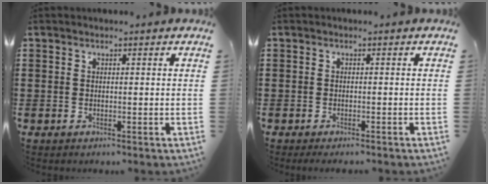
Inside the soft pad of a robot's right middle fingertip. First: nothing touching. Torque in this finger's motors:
{"motor_torque": [1.11, -0.16, 0.07, 0.09]}